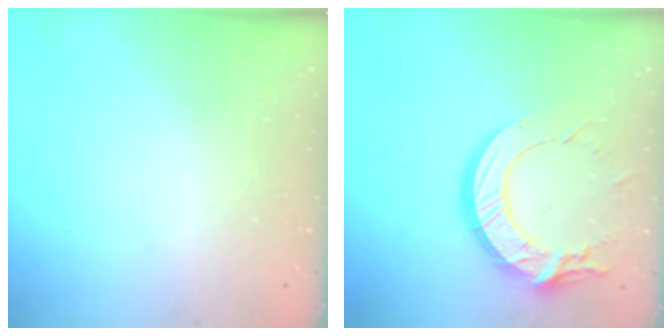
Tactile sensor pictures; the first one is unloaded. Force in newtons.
{"total": 15.3, "press": 15.2, "slide": 1.5}